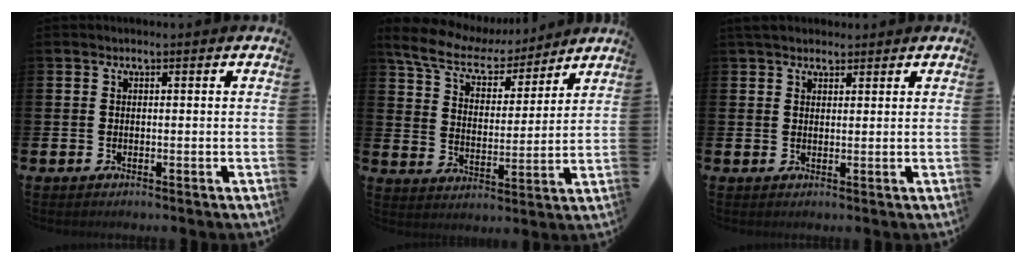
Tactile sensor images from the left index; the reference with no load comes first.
{"total": 7.7, "force": [6.7, 2.8, 2.4], "torque": [-0.087, -0.037, 0.118]}
{"total": 3.0, "force": [2.6, 1.2, 0.8], "torque": [-0.012, -0.003, 0.048]}